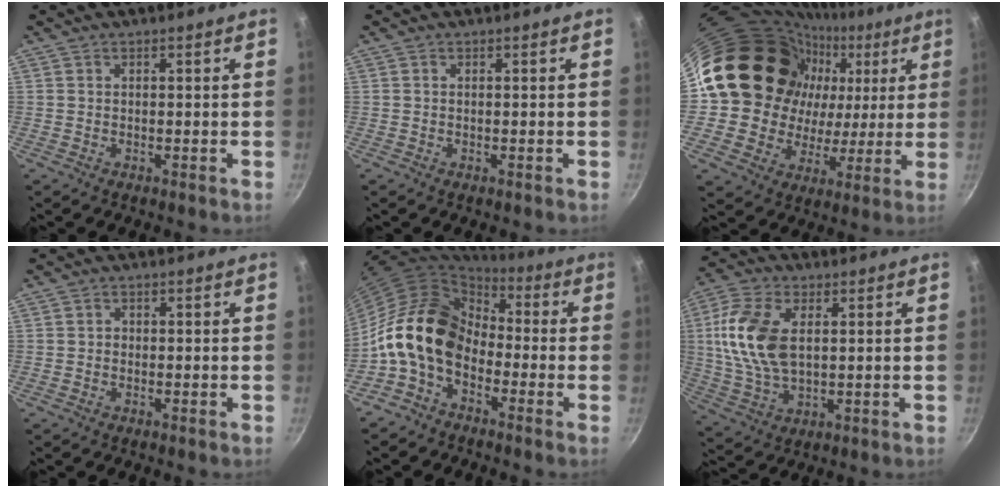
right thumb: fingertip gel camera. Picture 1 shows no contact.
{"total": 0.0}
{"total": 25.4, "force": [5.9, 21.2, 12.8], "torque": [-0.185, 0.031, 0.108]}
{"total": 0.7, "force": [-0.2, 0.6, 0.2], "torque": [0.000, 0.002, -0.005]}
{"total": 14.5, "force": [-2.9, 10.3, 9.7], "torque": [-0.149, 0.043, -0.076]}
{"total": 14.4, "force": [2.4, 8.4, 11.5], "torque": [-0.222, -0.002, 0.044]}